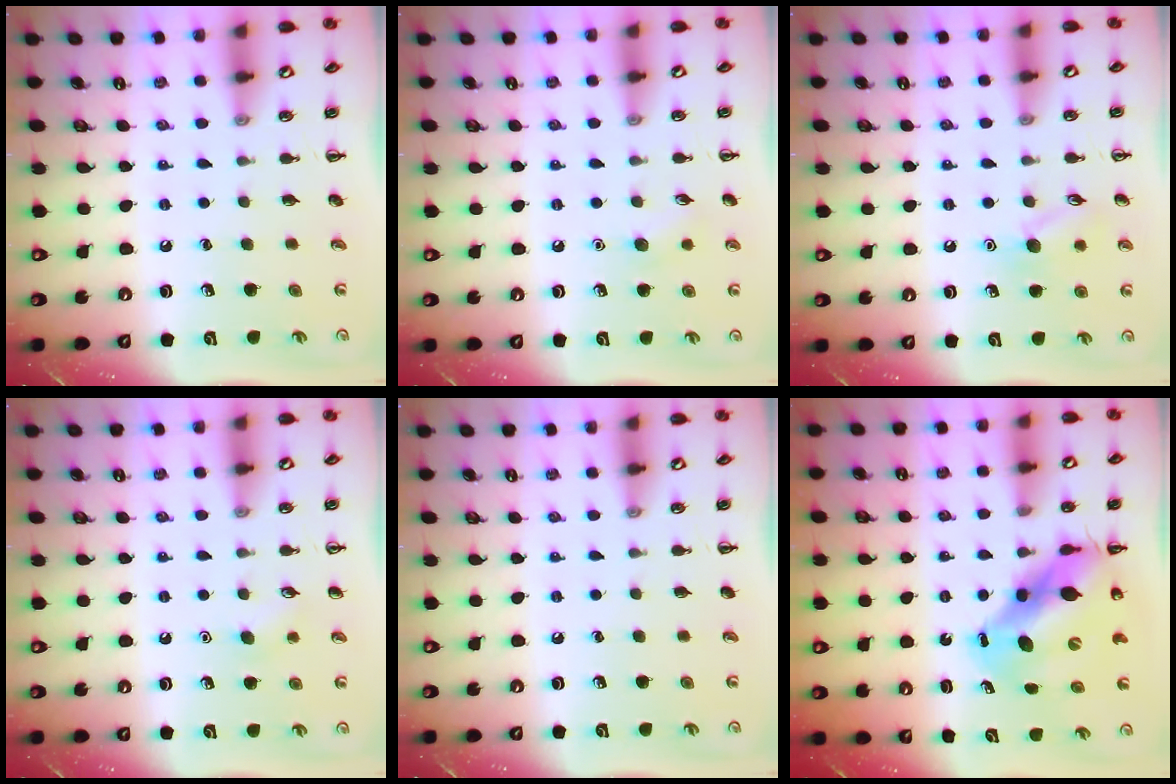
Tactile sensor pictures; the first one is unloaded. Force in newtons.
{"total": 5.6, "press": 5.5, "slide": 1.2}
{"total": 8.5, "press": 8.4, "slide": 1.4}
{"total": 4.7, "press": 4.5, "slide": 1.2}
{"total": 0.0}
{"total": 11.6, "press": 11.3, "slide": 2.7}